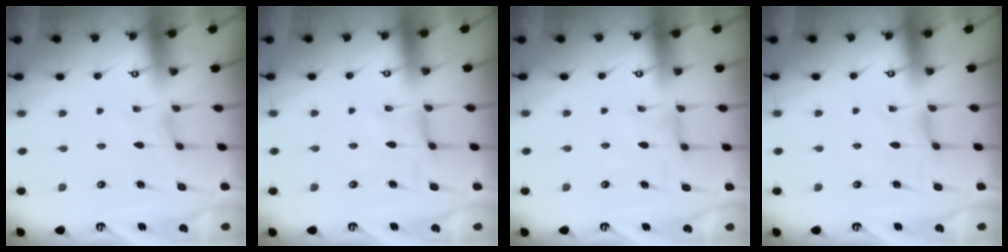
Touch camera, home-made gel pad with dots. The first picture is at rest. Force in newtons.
{"total": 0.0}
{"total": 0.7, "press": 0.7, "slide": 0.3}
{"total": 0.0}